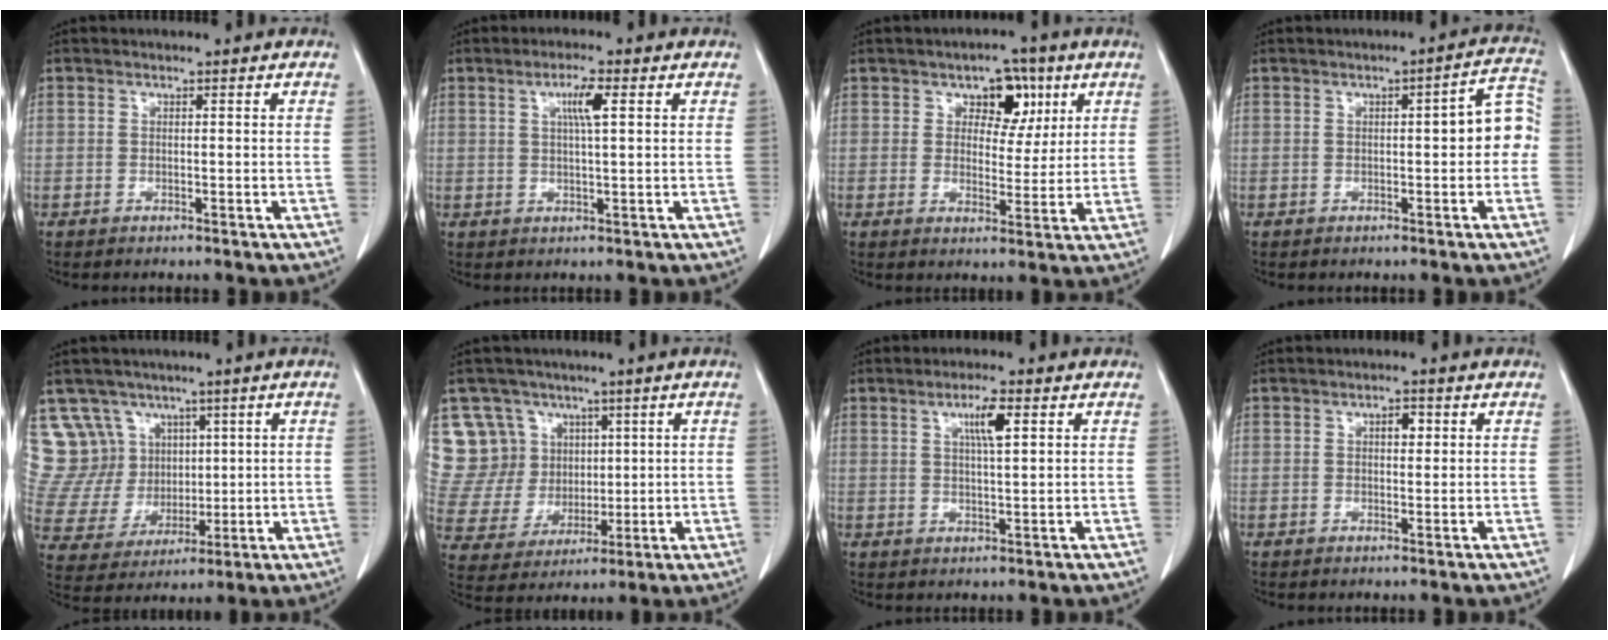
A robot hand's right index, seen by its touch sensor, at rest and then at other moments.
{"total": 3.9, "force": [1.3, 0.2, 3.7], "torque": [-0.066, 0.001, 0.022]}
{"total": 6.6, "force": [3.0, 4.1, 4.2], "torque": [-0.047, 0.014, 0.043]}
{"total": 6.3, "force": [-0.1, 1.5, 6.1], "torque": [-0.070, 0.028, -0.004]}
{"total": 12.5, "force": [6.5, 10.6, 1.9], "torque": [-0.067, 0.062, 0.153]}
{"total": 13.1, "force": [6.0, 11.5, 2.0], "torque": [-0.074, 0.060, 0.140]}
{"total": 4.3, "force": [1.7, 0.4, 3.9], "torque": [-0.070, -0.001, 0.029]}
{"total": 1.9, "force": [0.6, 0.9, 1.5], "torque": [-0.023, 0.002, 0.007]}